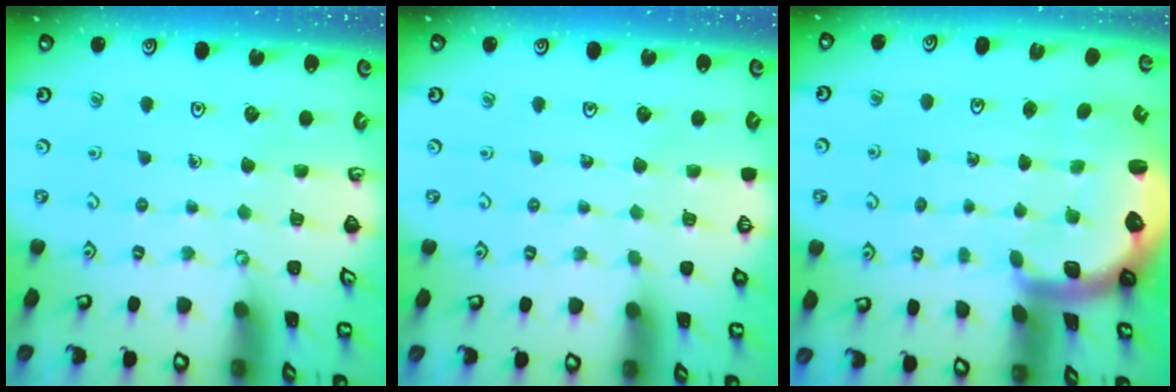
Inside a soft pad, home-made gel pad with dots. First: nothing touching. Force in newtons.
{"total": 0.0}
{"total": 2.8, "press": 2.4, "slide": 1.4}